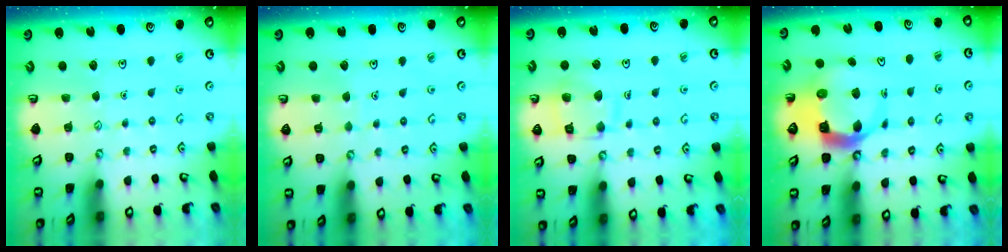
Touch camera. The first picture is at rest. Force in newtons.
{"total": 1.7, "press": 1.7, "slide": 0.1}
{"total": 11.4, "press": 11.3, "slide": 1.0}
{"total": 8.0, "press": 8.0, "slide": 1.1}